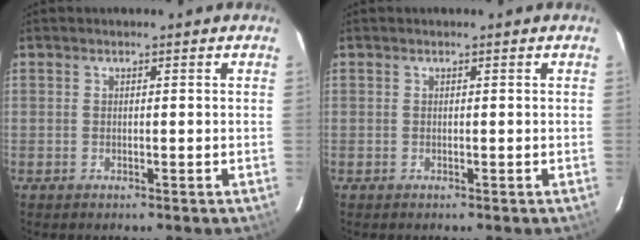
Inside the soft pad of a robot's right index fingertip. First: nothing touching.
{"total": 0.0}